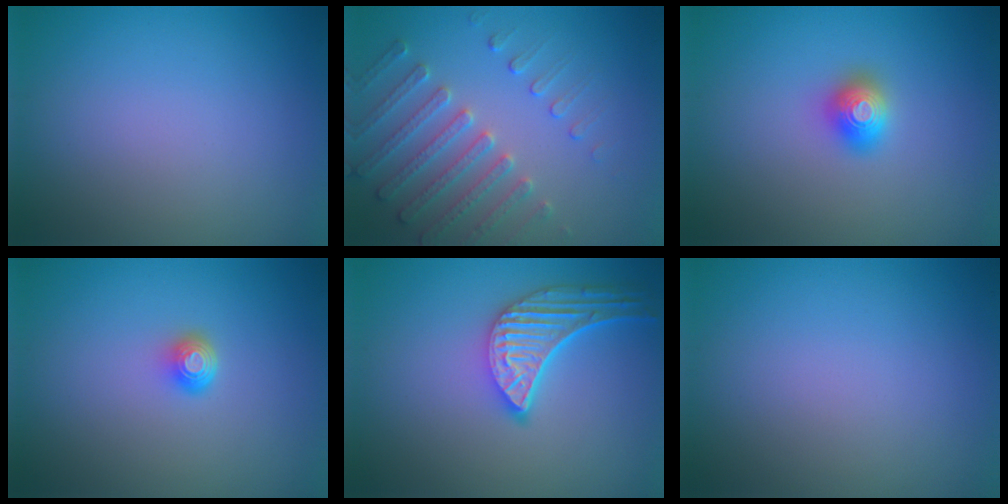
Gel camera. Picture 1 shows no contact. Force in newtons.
{"total": 3.8, "press": 3.7, "slide": 0.8}
{"total": 2.0, "press": 2.0, "slide": 0.2}
{"total": 1.6, "press": 1.2, "slide": 1.1}
{"total": 5.2, "press": 4.2, "slide": 3.2}
{"total": 0.0}